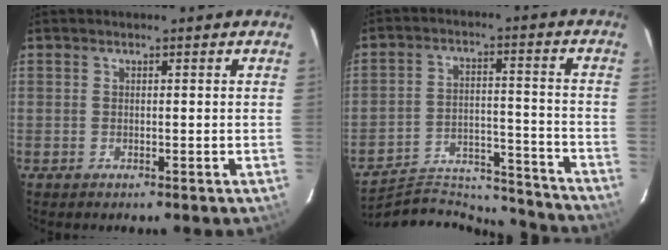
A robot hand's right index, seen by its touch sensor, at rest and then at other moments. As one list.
[{"total": 20.3, "force": [-19.5, 4.8, 3.4], "torque": [-0.070, 0.035, -0.270]}]